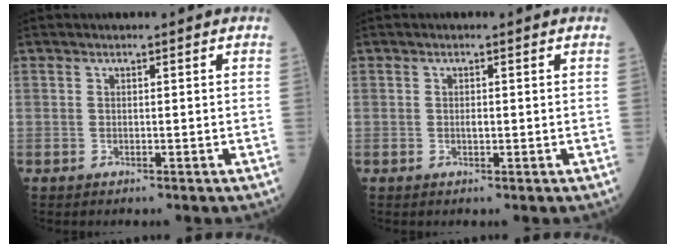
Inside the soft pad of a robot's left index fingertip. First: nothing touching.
{"total": 0.8, "force": [0.0, 0.4, 0.7], "torque": [-0.016, 0.000, 0.001]}